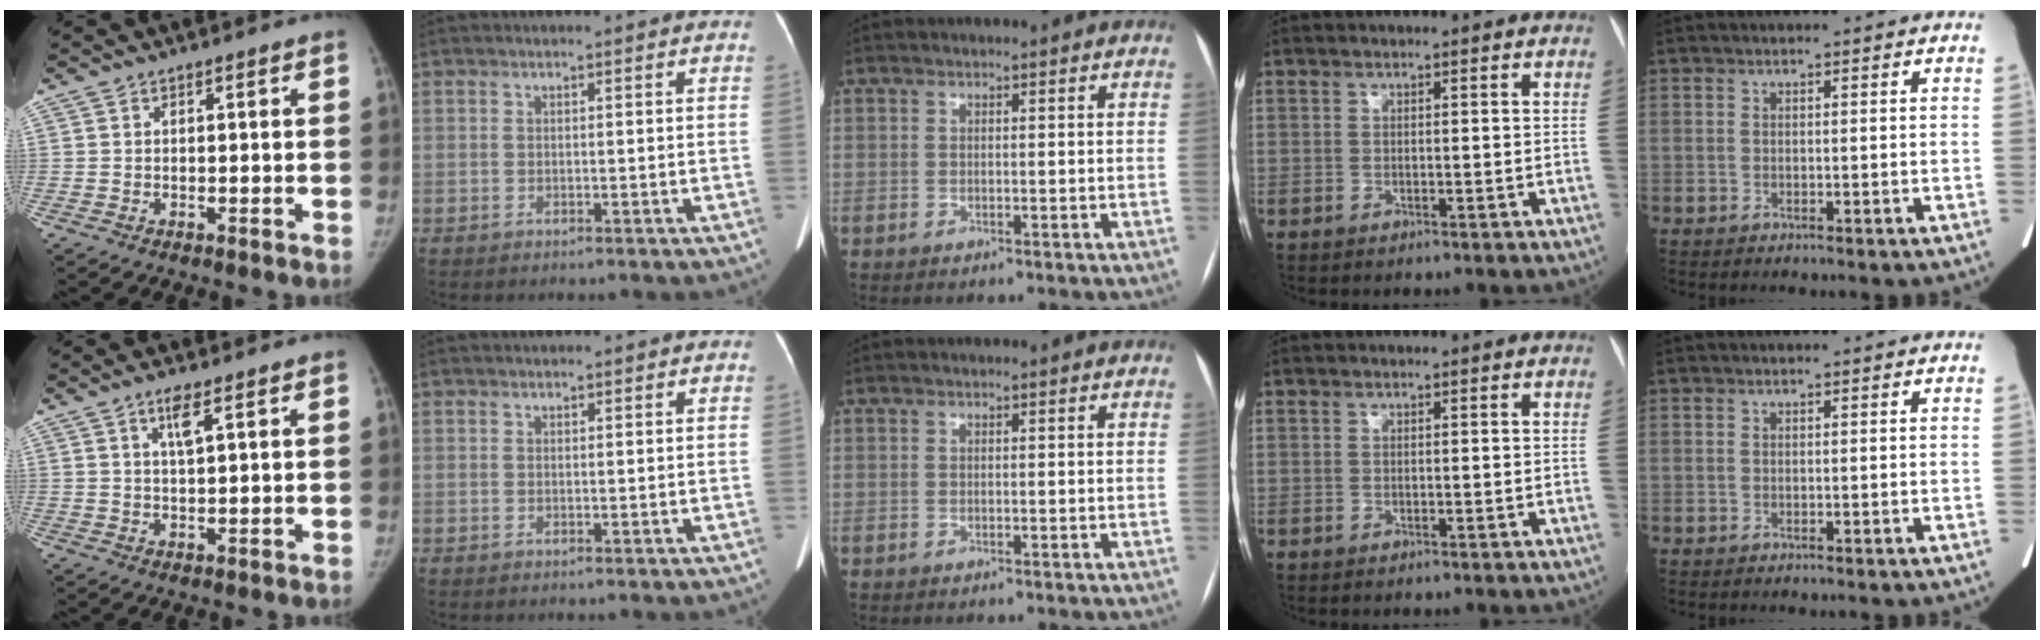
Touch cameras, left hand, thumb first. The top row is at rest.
{"thumb": {"total": 3.1, "force": [1.5, 0.7, 2.7], "torque": [-0.049, -0.006, 0.030]}, "index": {"total": 0.7, "force": [0.4, 0.4, 0.4], "torque": [-0.005, -0.003, 0.003]}}